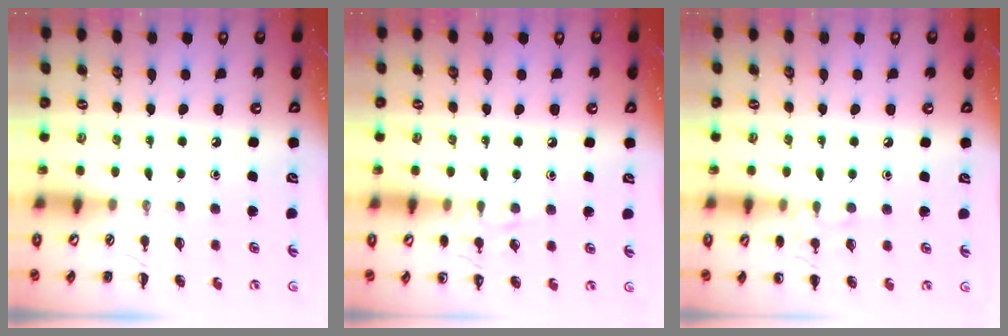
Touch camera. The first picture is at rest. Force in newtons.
{"total": 6.7, "press": 6.4, "slide": 1.7}
{"total": 6.7, "press": 6.4, "slide": 2.1}